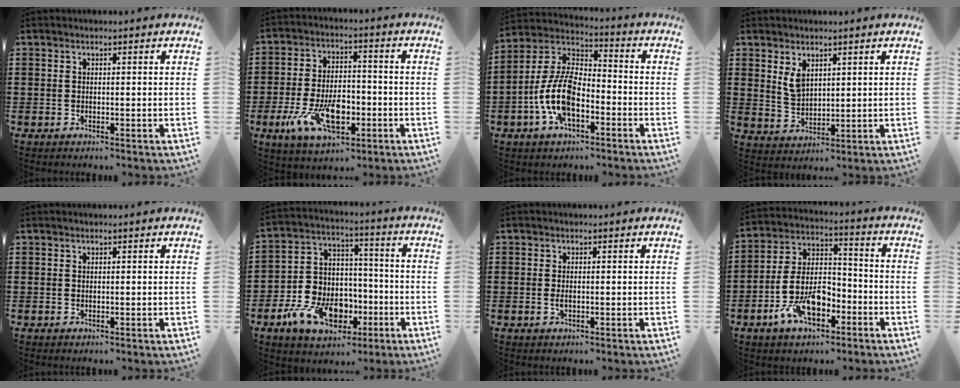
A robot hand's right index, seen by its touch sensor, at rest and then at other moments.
{"total": 11.0, "force": [-4.1, 5.6, 8.5], "torque": [-0.166, -0.003, -0.070]}
{"total": 10.5, "force": [-3.6, 5.3, 8.4], "torque": [-0.212, -0.004, -0.075]}
{"total": 3.5, "force": [2.0, 2.0, 2.1], "torque": [-0.048, 0.005, 0.037]}
{"total": 0.0}
{"total": 11.5, "force": [-4.7, 8.5, 6.2], "torque": [-0.130, 0.026, -0.077]}
{"total": 1.2, "force": [-0.1, 0.6, 1.1], "torque": [-0.028, -0.003, -0.005]}
{"total": 9.9, "force": [-4.5, 5.3, 7.0], "torque": [-0.163, 0.002, -0.088]}